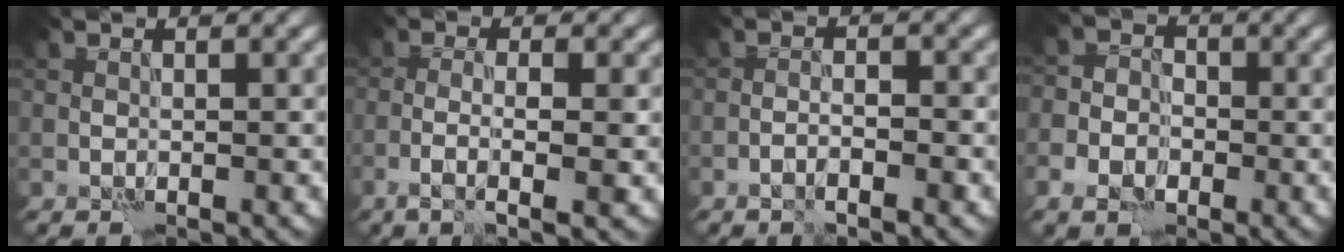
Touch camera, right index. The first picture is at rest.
{"total": 3.5, "force": [-1.3, 0.4, 3.3], "torque": [-0.059, -0.002, -0.026]}
{"total": 1.8, "force": [-1.2, 0.0, 1.3], "torque": [-0.024, 0.005, -0.025]}
{"total": 4.5, "force": [-2.0, 3.5, 1.9], "torque": [-0.008, -0.005, -0.050]}